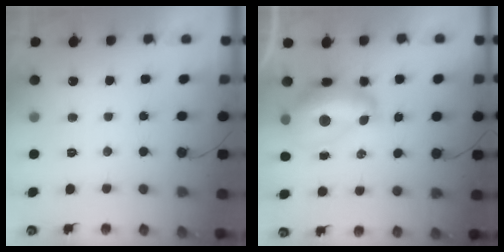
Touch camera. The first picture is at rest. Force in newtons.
{"total": 14.4, "press": 14.4, "slide": 1.3}